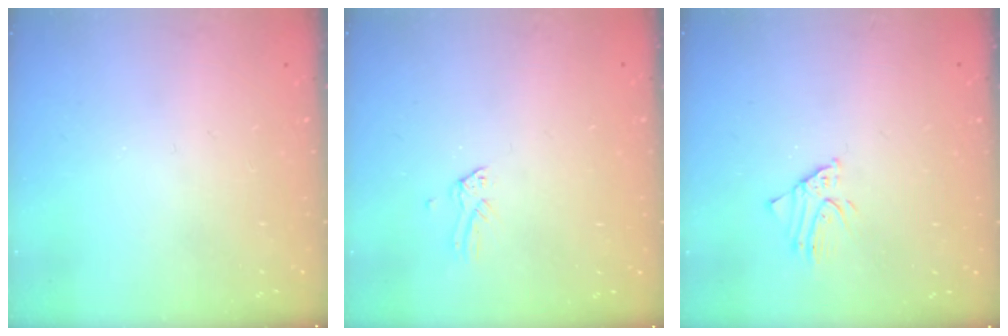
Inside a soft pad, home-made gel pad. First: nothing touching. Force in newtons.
{"total": 0.0}
{"total": 2.2, "press": 2.2, "slide": 0.2}